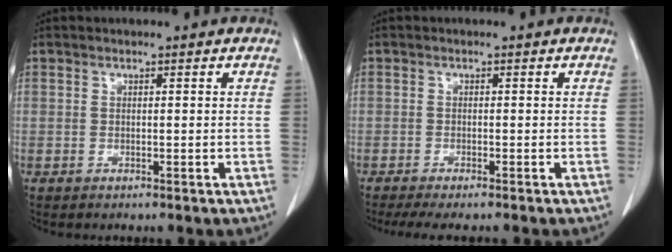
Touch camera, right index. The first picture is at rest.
{"total": 5.9, "force": [-5.0, 0.6, 3.1], "torque": [-0.040, -0.014, -0.076]}